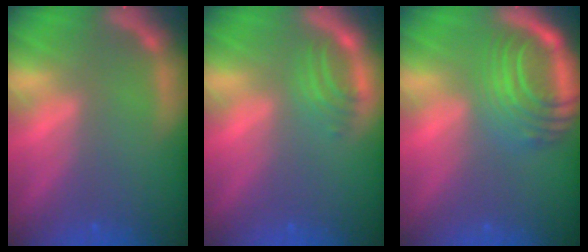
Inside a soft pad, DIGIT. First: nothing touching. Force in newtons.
{"total": 2.5}
{"total": 8.5}